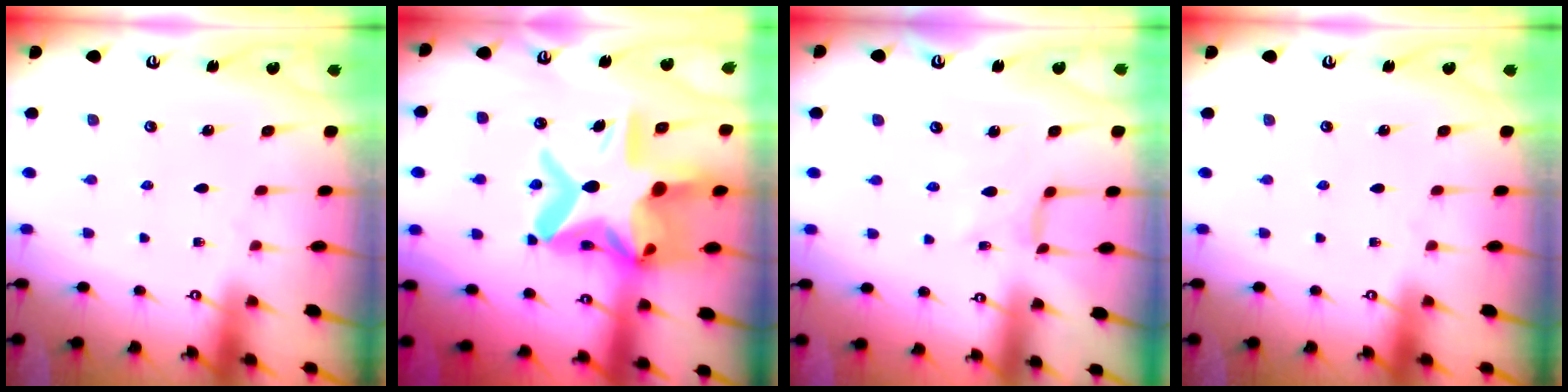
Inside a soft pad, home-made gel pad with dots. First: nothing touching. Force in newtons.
{"total": 24.3, "press": 24.1, "slide": 3.1}
{"total": 3.8, "press": 3.8, "slide": 0.2}
{"total": 0.0}